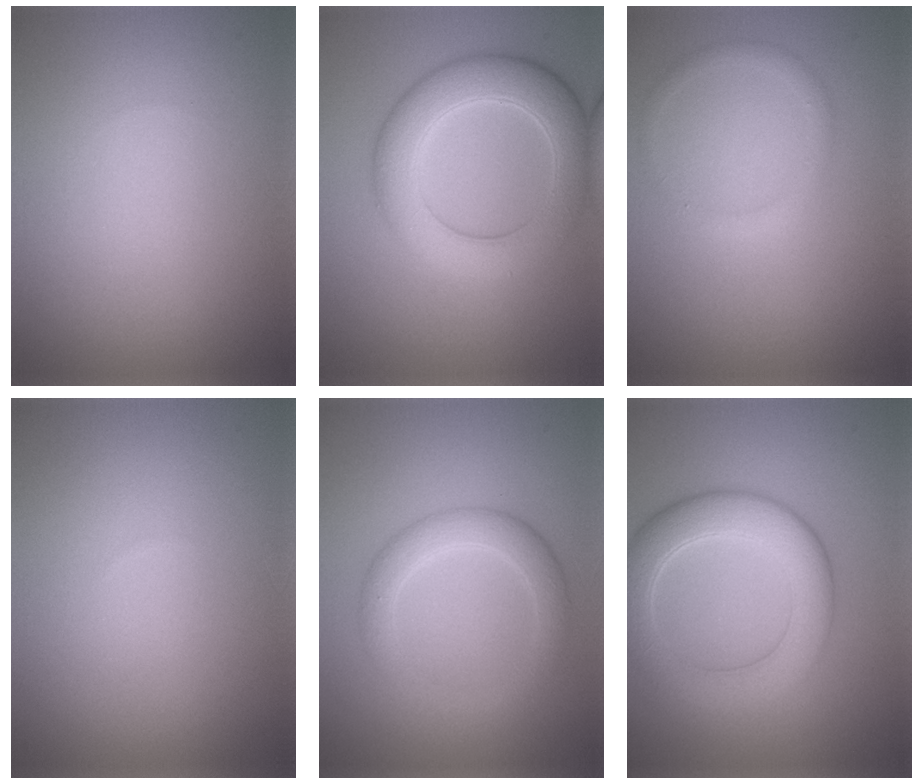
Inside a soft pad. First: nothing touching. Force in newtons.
{"total": 6.4, "press": 6.4, "slide": 0.2}
{"total": 1.1, "press": 1.1, "slide": 0.1}
{"total": 0.0}
{"total": 3.4, "press": 3.3, "slide": 0.4}
{"total": 6.1, "press": 6.1, "slide": 0.2}